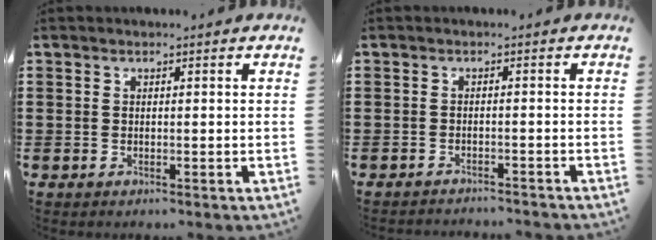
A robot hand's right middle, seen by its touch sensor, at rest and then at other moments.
{"total": 1.4, "force": [-1.4, -0.1, 0.2], "torque": [-0.005, 0.003, -0.028]}